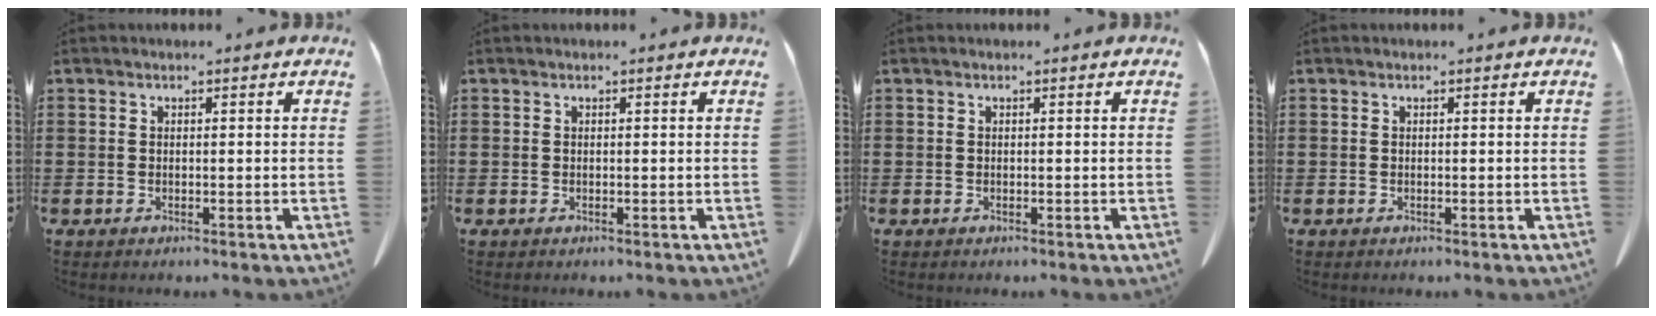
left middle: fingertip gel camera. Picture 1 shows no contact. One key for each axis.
{"total": 0.0}
{"total": 0.0}
{"total": 0.0}